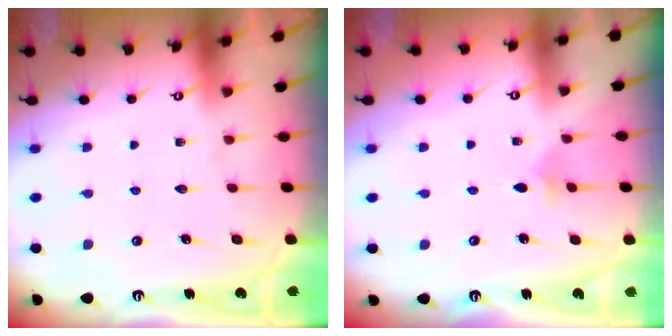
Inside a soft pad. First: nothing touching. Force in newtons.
{"total": 2.2, "press": 2.1, "slide": 0.6}